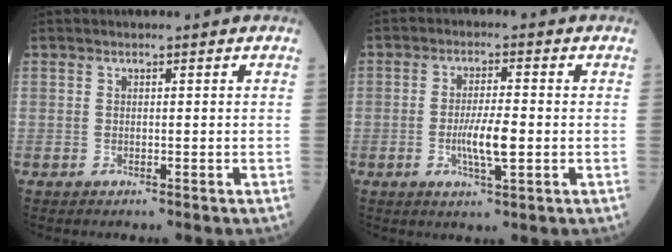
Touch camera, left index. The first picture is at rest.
{"total": 5.5, "force": [-1.0, 0.8, 5.3], "torque": [-0.105, -0.007, -0.018]}